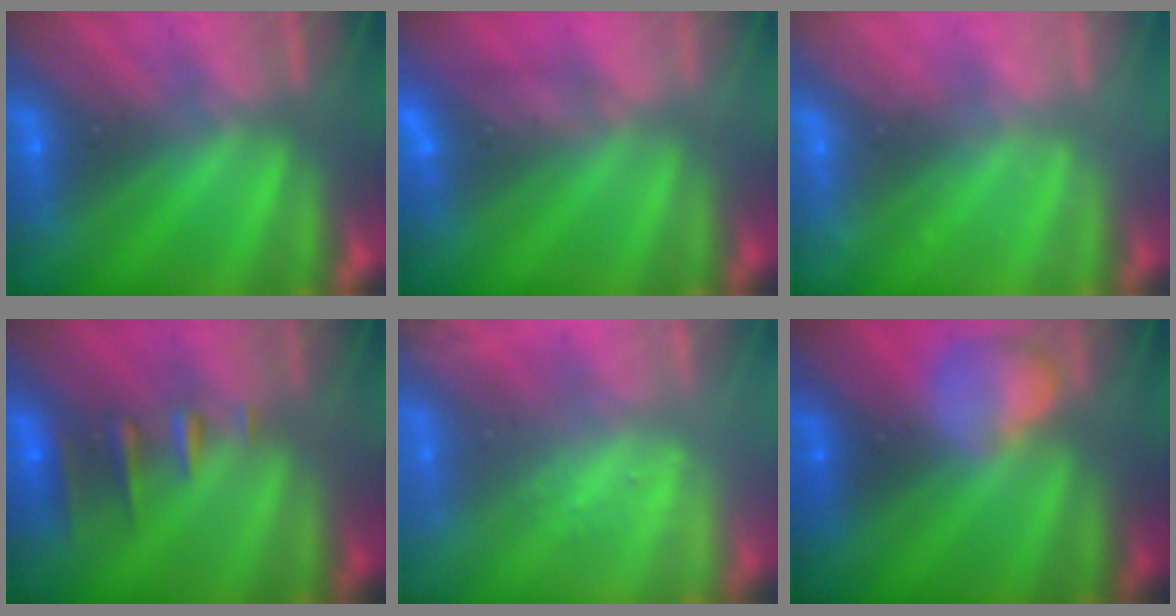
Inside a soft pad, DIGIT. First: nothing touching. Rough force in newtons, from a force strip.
{"total": 4.6}
{"total": 2.3}
{"total": 2.3}
{"total": 2.4}
{"total": 2.4}